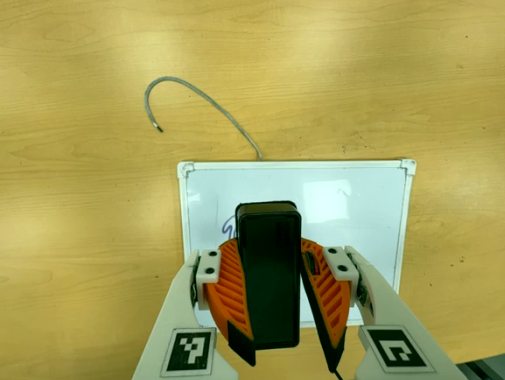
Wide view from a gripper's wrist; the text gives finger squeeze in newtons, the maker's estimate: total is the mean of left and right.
{"total": 10.5, "left": 10.6, "right": 10.4}